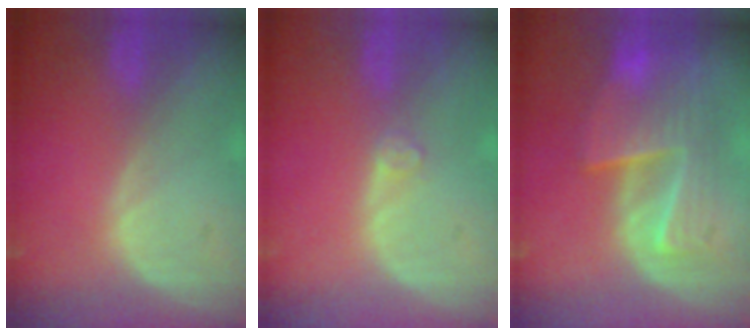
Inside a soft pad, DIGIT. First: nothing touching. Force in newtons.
{"total": 1.2, "press": 1.2, "slide": 0.3}
{"total": 7.7, "press": 7.6, "slide": 1.4}